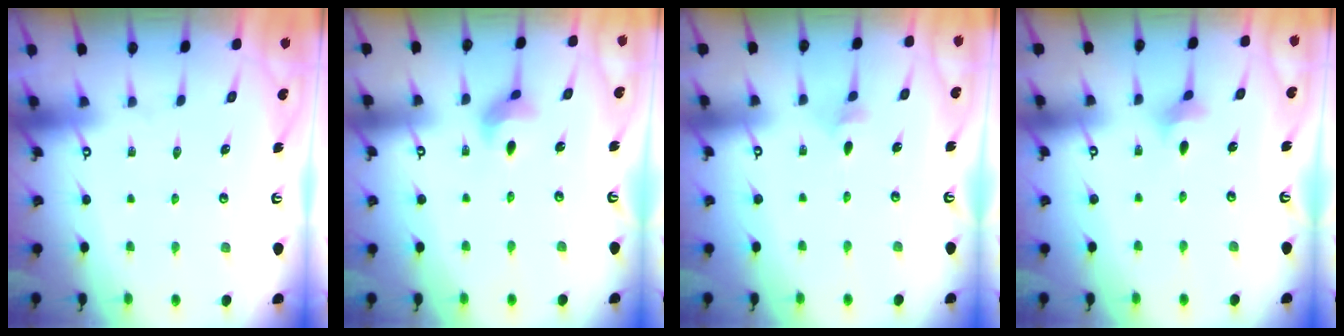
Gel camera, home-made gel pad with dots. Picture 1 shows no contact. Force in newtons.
{"total": 4.9, "press": 4.9, "slide": 0.5}
{"total": 2.3, "press": 2.3, "slide": 0.5}
{"total": 2.4, "press": 2.3, "slide": 0.5}